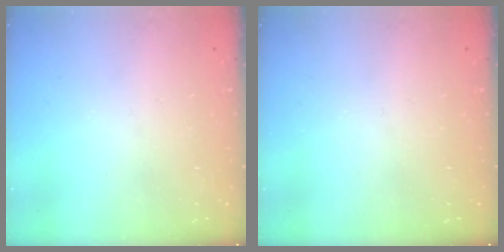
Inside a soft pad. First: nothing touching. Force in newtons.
{"total": 0.0}